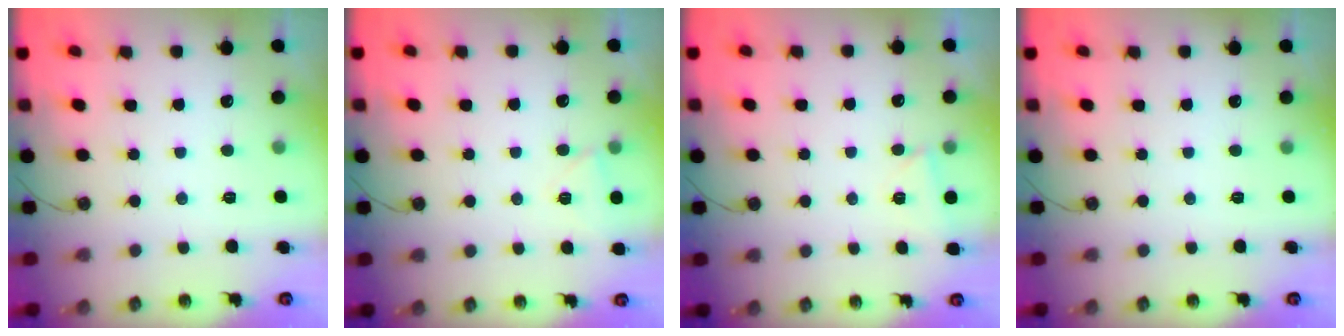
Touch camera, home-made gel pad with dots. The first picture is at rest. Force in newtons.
{"total": 4.0, "press": 4.0, "slide": 0.3}
{"total": 2.7, "press": 2.4, "slide": 1.2}
{"total": 0.0}